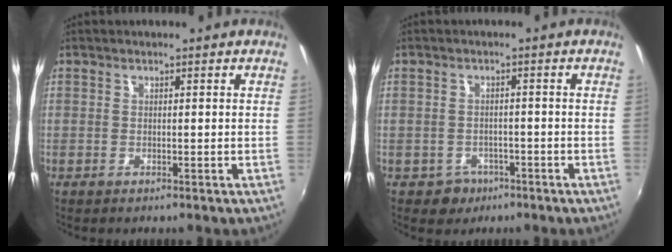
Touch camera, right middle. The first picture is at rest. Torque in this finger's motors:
{"motor_torque": [0.15, -0.26, -0.01, 0.00]}